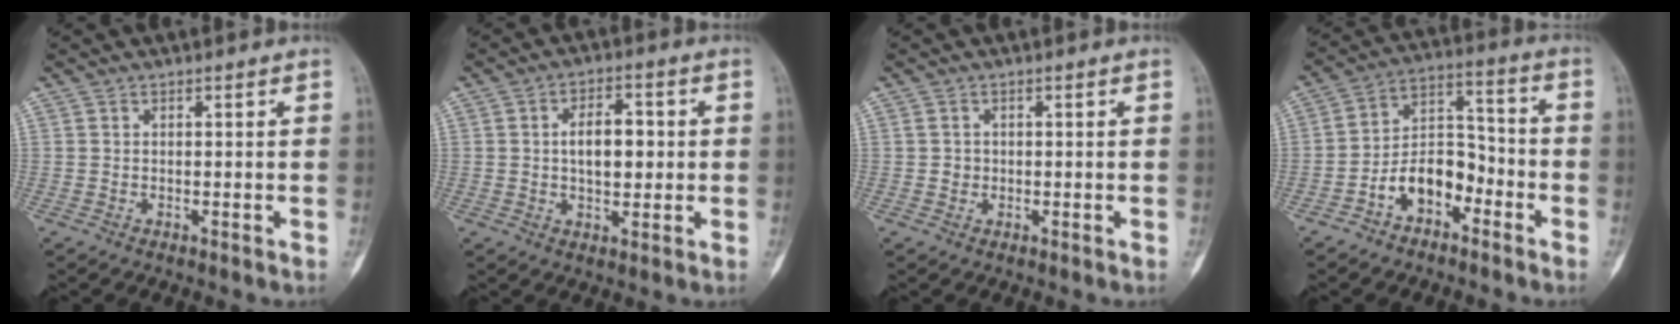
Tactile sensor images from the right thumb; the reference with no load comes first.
{"total": 7.7, "force": [0.5, 4.3, 6.3], "torque": [-0.082, 0.009, 0.007]}
{"total": 1.3, "force": [-0.1, 1.3, 0.4], "torque": [-0.001, 0.004, -0.001]}
{"total": 10.8, "force": [-5.2, 6.8, 6.7], "torque": [-0.092, 0.065, -0.095]}